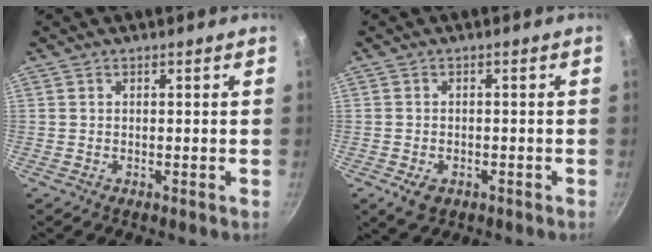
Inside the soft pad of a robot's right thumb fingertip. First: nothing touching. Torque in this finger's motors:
{"motor_torque": [0.61, 0.47, -0.24, 0.15, -0.01]}